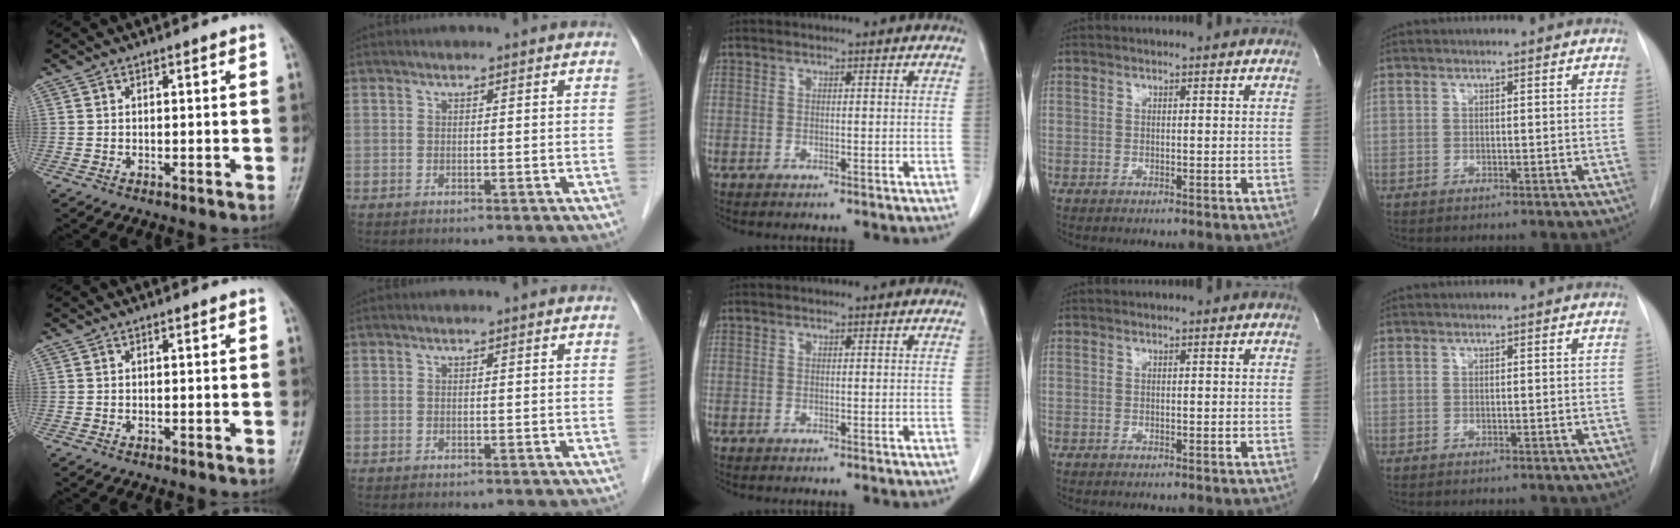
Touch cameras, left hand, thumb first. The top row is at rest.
{}